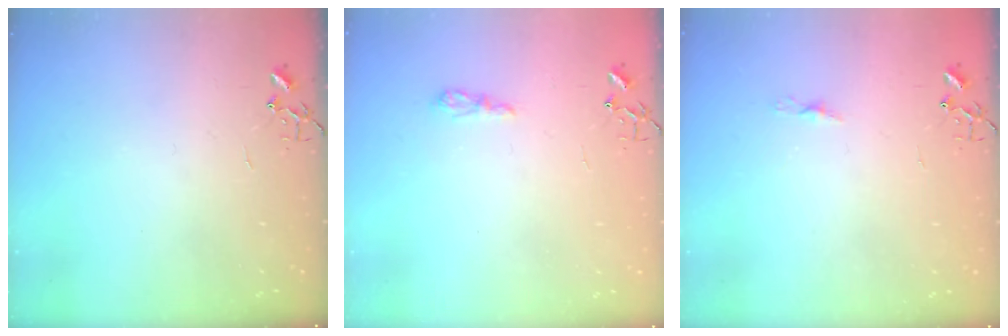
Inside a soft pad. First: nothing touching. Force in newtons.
{"total": 6.3, "press": 6.2, "slide": 0.8}
{"total": 3.8, "press": 3.7, "slide": 0.3}